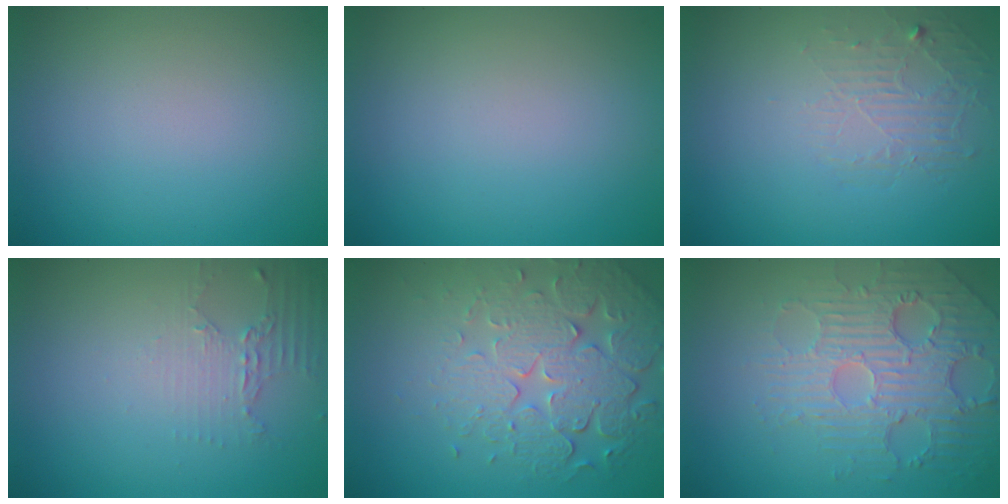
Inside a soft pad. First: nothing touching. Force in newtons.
{"total": 0.0}
{"total": 1.9, "press": 0.6, "slide": 1.8}
{"total": 2.1, "press": 1.5, "slide": 1.4}
{"total": 6.8, "press": 5.1, "slide": 4.5}
{"total": 4.7, "press": 4.2, "slide": 2.1}